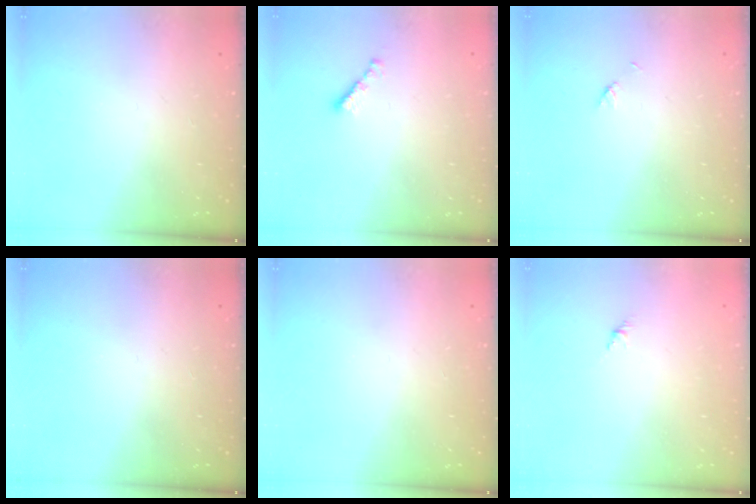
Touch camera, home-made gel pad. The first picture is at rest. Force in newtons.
{"total": 2.3, "press": 2.2, "slide": 0.4}
{"total": 2.1, "press": 2.1, "slide": 0.3}
{"total": 0.0}
{"total": 0.0}
{"total": 1.5, "press": 1.4, "slide": 0.6}